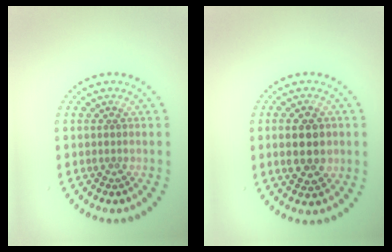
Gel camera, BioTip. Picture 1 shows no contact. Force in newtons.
{"total": 3.7, "press": 3.7, "slide": 0.3}